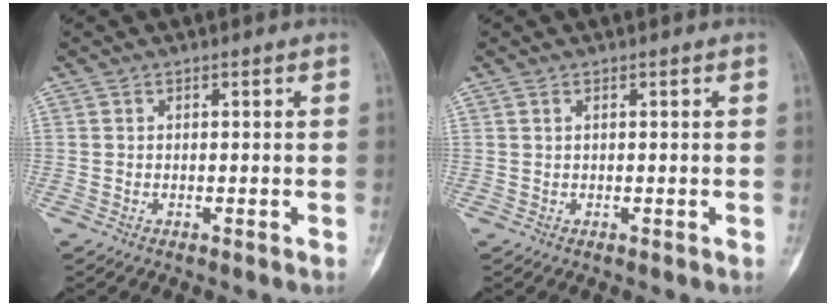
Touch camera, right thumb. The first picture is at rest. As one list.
[{"total": 0.0}]